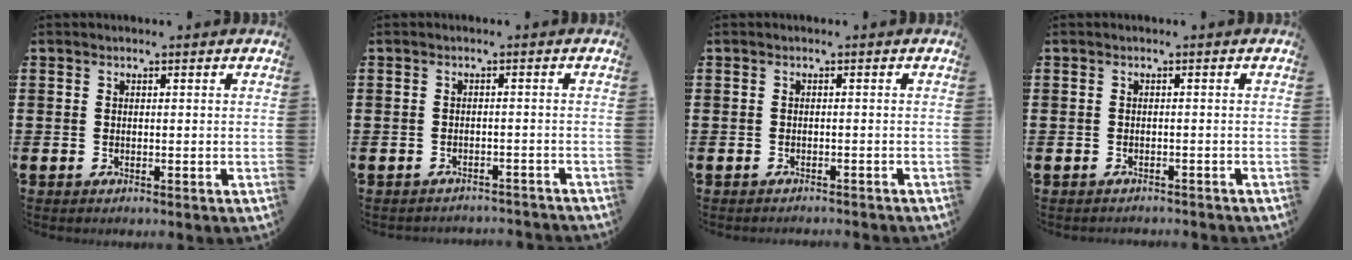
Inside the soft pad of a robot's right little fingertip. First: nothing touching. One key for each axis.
{"total": 1.3, "fx": -1.3, "fy": -0.1, "fz": -0.1, "tx": -0.003, "ty": 0.003, "tz": -0.029}
{"total": 0.6, "fx": -0.6, "fy": -0.1, "fz": 0.0, "tx": -0.001, "ty": -0.001, "tz": -0.012}
{"total": 0.7, "fx": -0.7, "fy": 0.0, "fz": 0.0, "tx": -0.002, "ty": -0.001, "tz": -0.015}